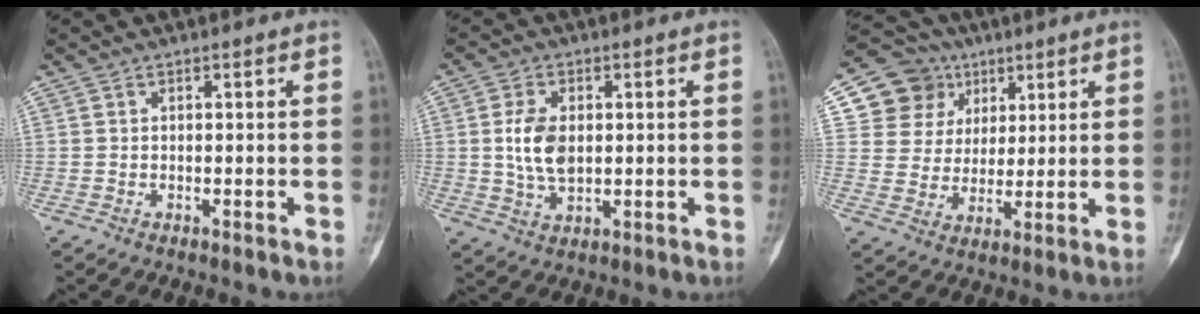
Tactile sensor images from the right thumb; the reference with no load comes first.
{"total": 7.4, "force": [0.7, 4.4, 5.9], "torque": [-0.109, -0.005, 0.016]}
{"total": 11.9, "force": [5.3, 10.4, 2.1], "torque": [0.004, -0.009, 0.096]}